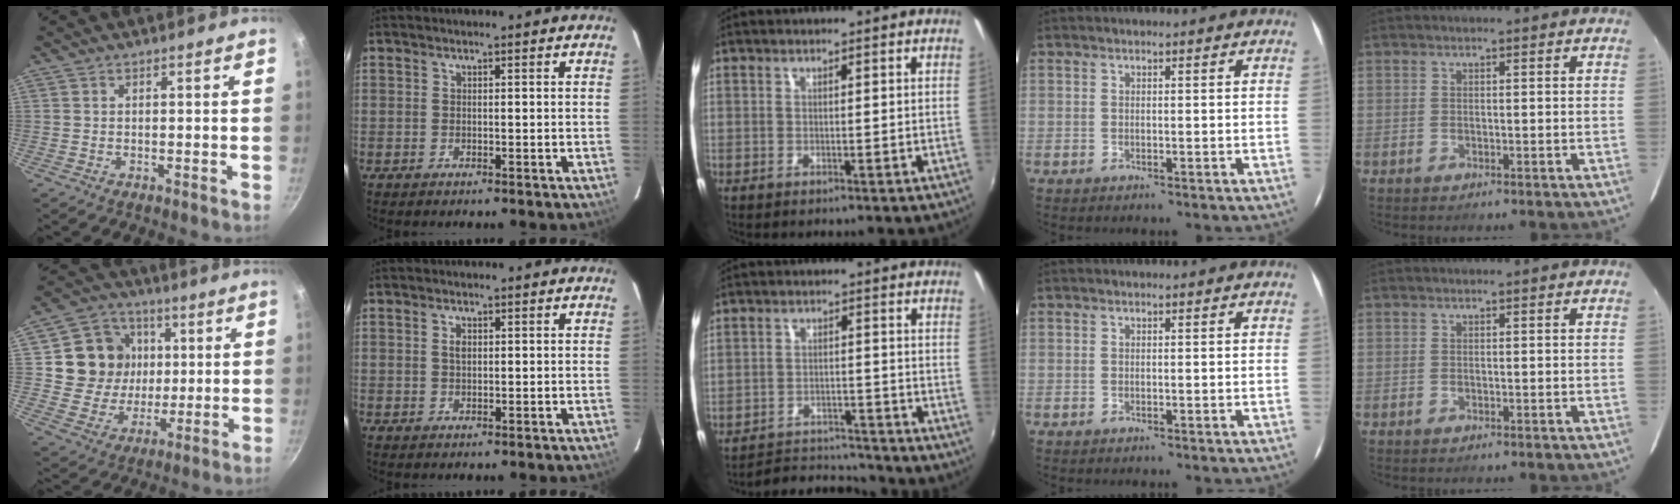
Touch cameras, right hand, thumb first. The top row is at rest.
{"thumb": {"total": 14.5, "force": [2.8, 13.2, 5.3], "torque": [-0.066, 0.004, 0.050]}, "index": {"total": 1.5, "force": [0.4, 1.0, 1.1], "torque": [-0.020, 0.005, 0.006]}, "middle": {"total": 7.4, "force": [-7.1, 2.0, 0.0], "torque": [-0.016, 0.021, -0.106]}}